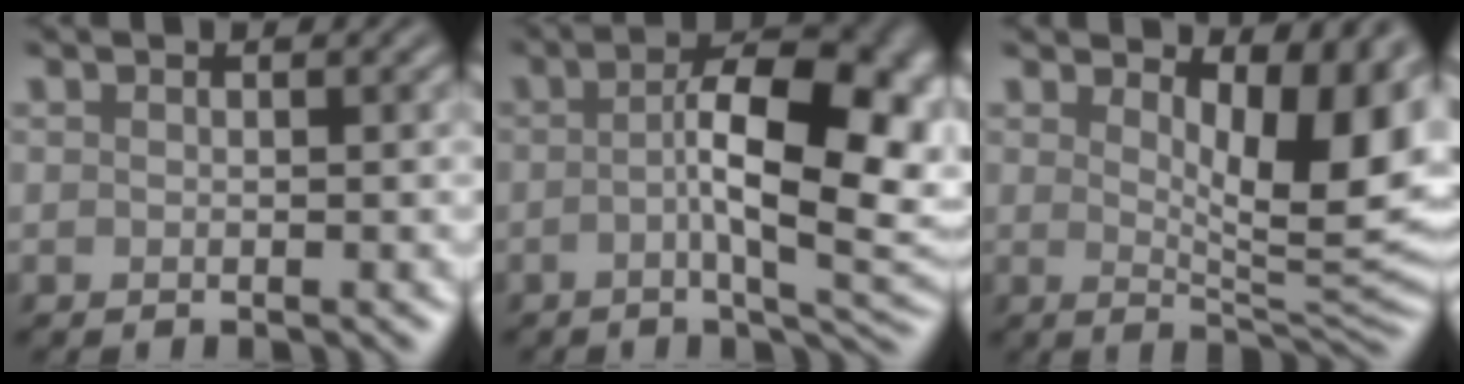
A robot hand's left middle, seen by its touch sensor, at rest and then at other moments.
{"total": 11.6, "force": [-0.4, 4.0, 10.9], "torque": [-0.142, 0.007, -0.008]}
{"total": 7.9, "force": [3.0, 2.9, 6.7], "torque": [-0.093, -0.009, 0.048]}